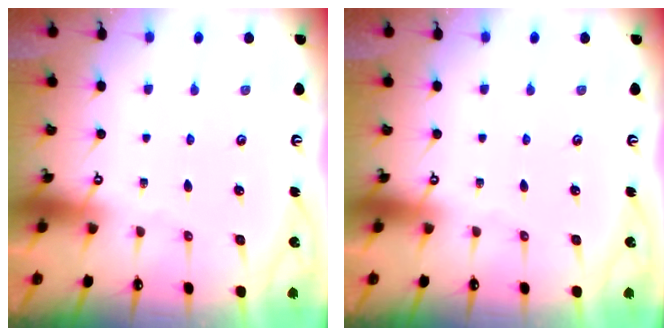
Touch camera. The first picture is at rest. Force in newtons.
{"total": 0.0}